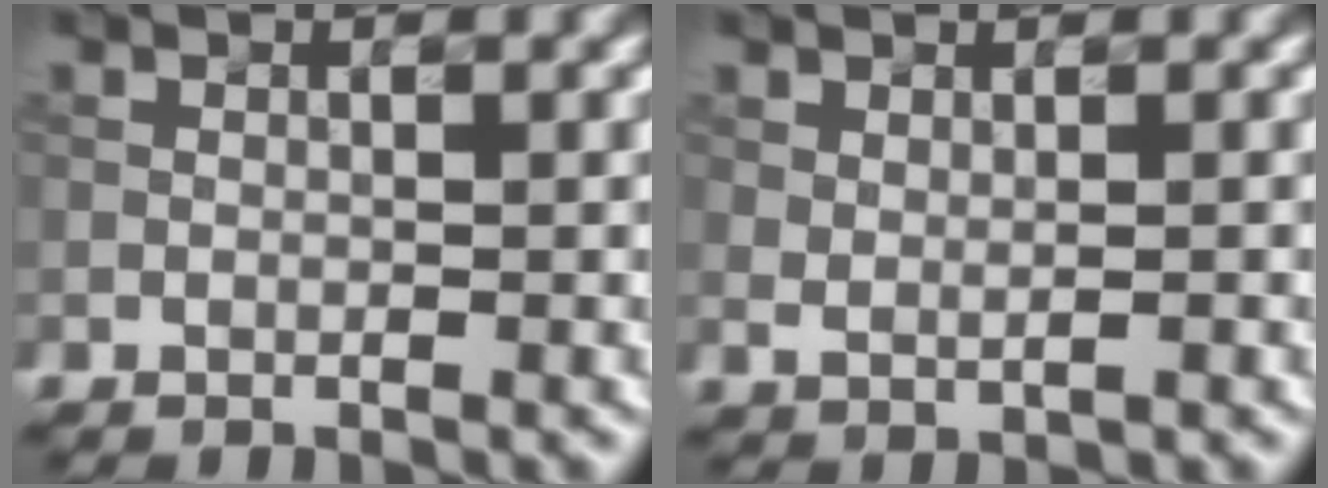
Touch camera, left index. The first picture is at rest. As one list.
[{"total": 1.2, "force": [0.5, 0.6, 0.8], "torque": [-0.016, -0.005, 0.016]}]